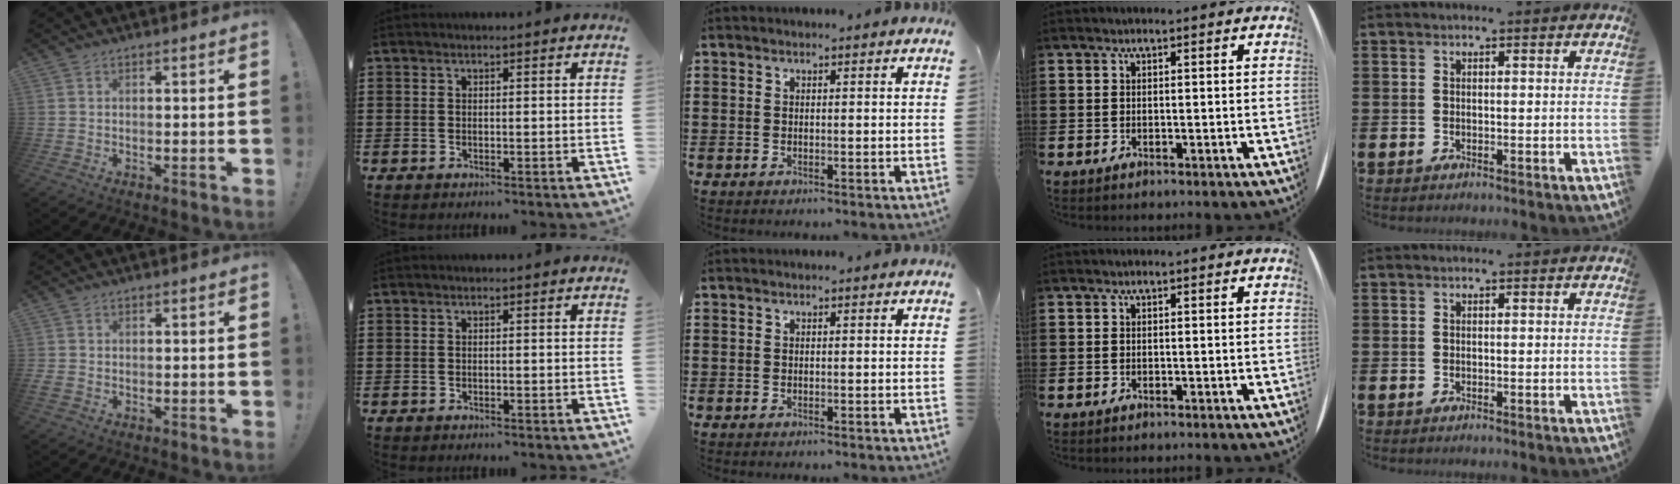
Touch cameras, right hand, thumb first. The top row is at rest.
{"thumb": {"total": 1.1, "force": [0.0, 1.0, 0.5], "torque": [-0.008, 0.003, 0.000]}}